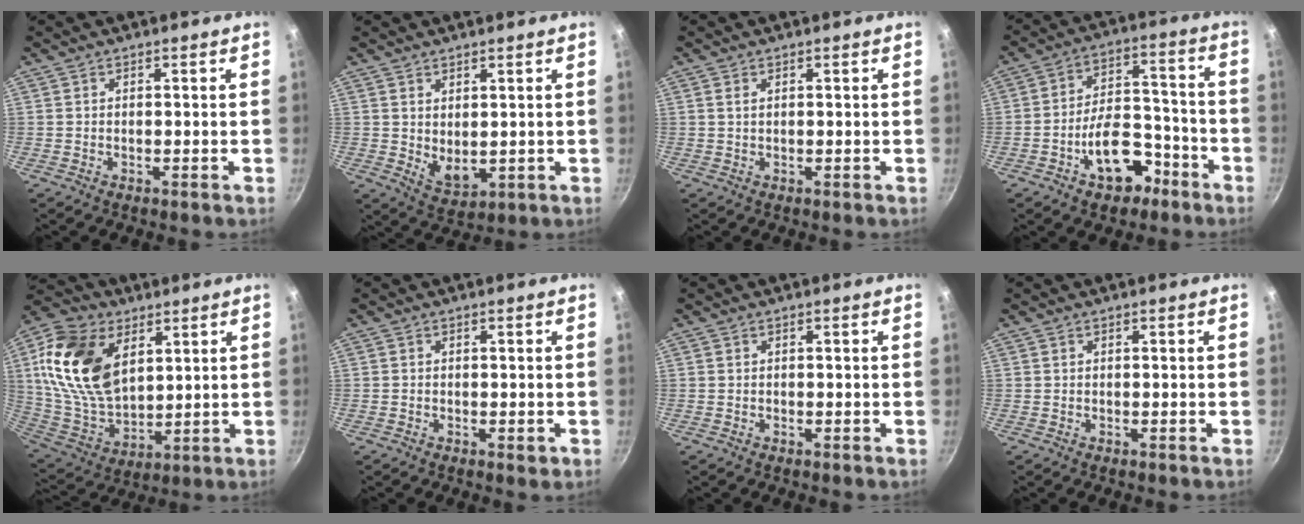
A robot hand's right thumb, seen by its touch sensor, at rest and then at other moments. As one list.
[{"total": 5.3, "force": [1.2, 3.1, 4.1], "torque": [-0.056, -0.023, 0.032]}, {"total": 0.9, "force": [0.4, 0.5, 0.7], "torque": [-0.013, 0.001, 0.006]}, {"total": 12.6, "force": [-6.3, 7.4, 8.0], "torque": [-0.091, 0.068, -0.090]}, {"total": 20.7, "force": [6.8, 13.2, 14.4], "torque": [-0.253, -0.022, 0.138]}, {"total": 1.4, "force": [-0.5, 0.7, 1.0], "torque": [-0.014, -0.001, -0.008]}, {"total": 0.0}, {"total": 0.0}]